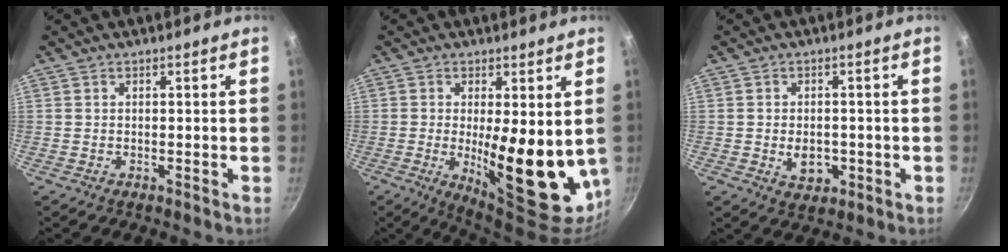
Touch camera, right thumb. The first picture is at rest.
{"total": 16.2, "force": [-0.1, 5.8, 15.1], "torque": [-0.189, -0.035, 0.014]}
{"total": 5.0, "force": [-1.1, 3.6, 3.2], "torque": [-0.034, 0.005, -0.008]}